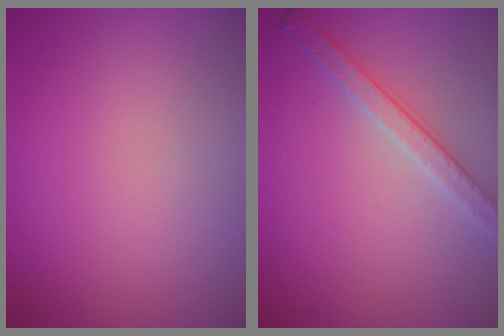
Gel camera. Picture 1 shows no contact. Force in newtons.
{"total": 2.8, "press": 2.7, "slide": 0.8}